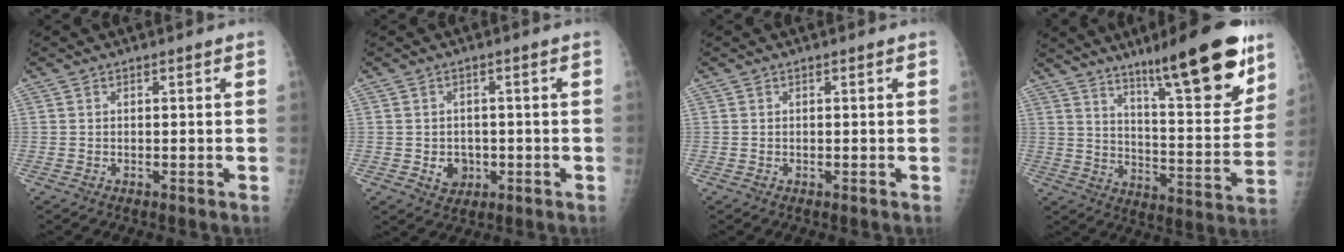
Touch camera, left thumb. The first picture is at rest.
{"total": 4.0, "force": [-1.0, 3.4, 1.9], "torque": [-0.006, 0.005, -0.007]}
{"total": 0.0}
{"total": 21.0, "force": [13.6, 3.9, 15.6], "torque": [-0.193, -0.072, 0.213]}